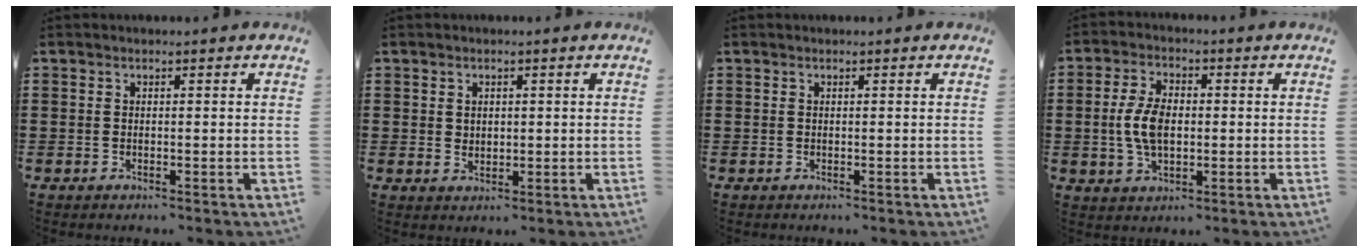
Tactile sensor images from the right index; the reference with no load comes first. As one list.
[{"total": 1.5, "force": [0.7, 1.2, 0.5], "torque": [-0.012, 0.007, 0.013]}, {"total": 0.0}, {"total": 6.8, "force": [-0.1, 3.8, 5.7], "torque": [-0.136, 0.002, -0.009]}]